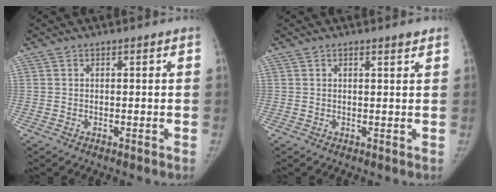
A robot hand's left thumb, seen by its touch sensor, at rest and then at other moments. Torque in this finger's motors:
{"motor_torque": [0.31, 0.10, 0.21, -0.60, 0.09]}